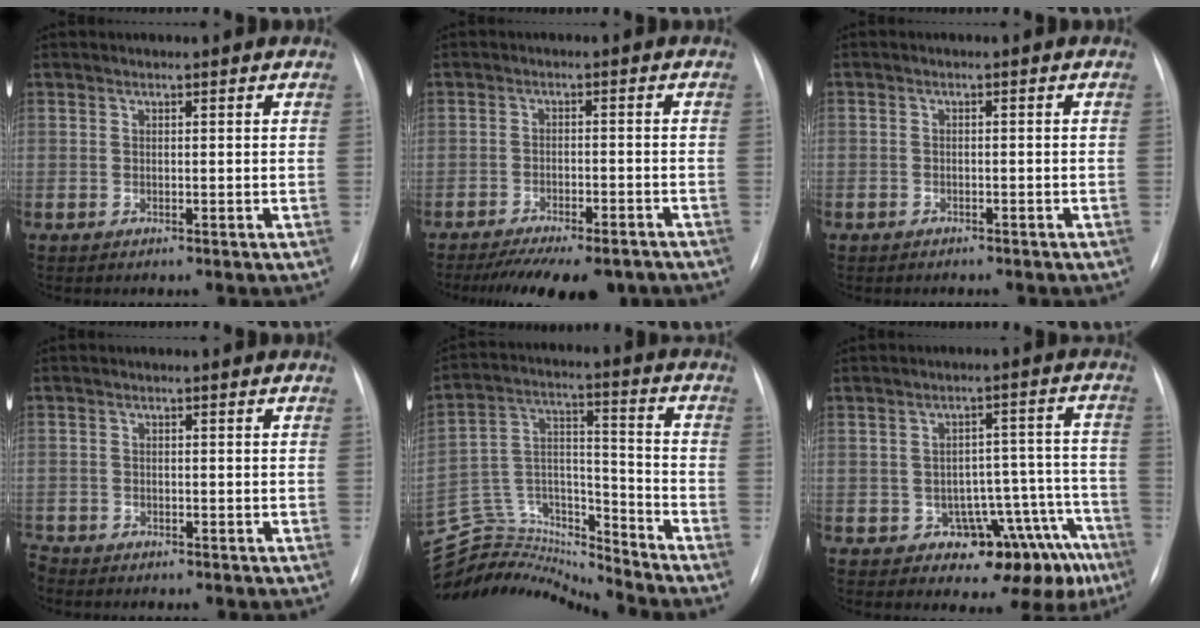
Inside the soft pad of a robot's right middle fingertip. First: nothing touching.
{"total": 13.9, "force": [-11.6, 3.9, 6.6], "torque": [-0.103, -0.008, -0.157]}
{"total": 2.3, "force": [-1.9, 1.1, 0.6], "torque": [-0.013, 0.002, -0.022]}
{"total": 4.2, "force": [-3.6, 1.9, 1.1], "torque": [-0.016, -0.001, -0.055]}
{"total": 17.0, "force": [-16.9, 1.6, 0.7], "torque": [-0.015, 0.070, -0.293]}
{"total": 11.8, "force": [-7.4, 6.7, 6.2], "torque": [-0.038, 0.061, -0.095]}